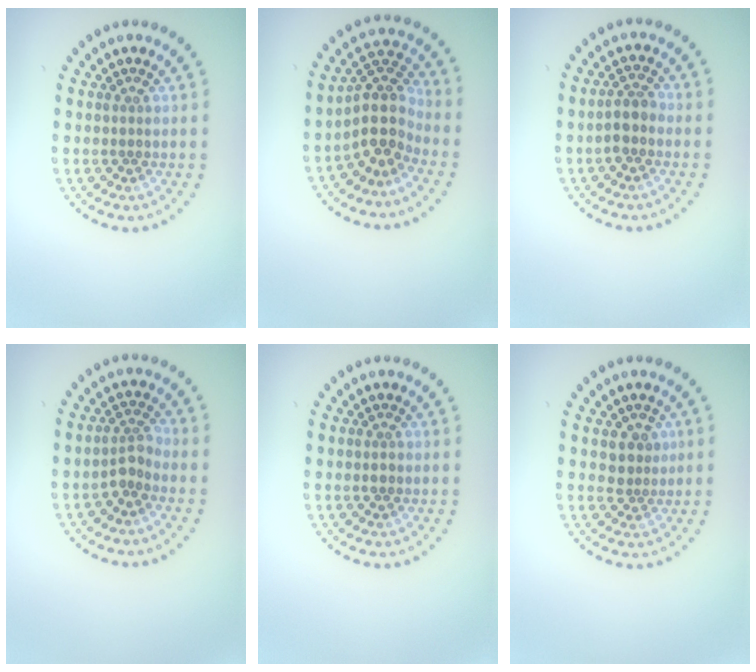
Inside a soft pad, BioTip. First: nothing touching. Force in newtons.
{"total": 4.2, "press": 3.2, "slide": 2.7}
{"total": 2.1, "press": 1.9, "slide": 0.8}
{"total": 1.9, "press": 1.4, "slide": 1.3}
{"total": 0.9, "press": 0.9, "slide": 0.0}
{"total": 2.0, "press": 1.6, "slide": 1.1}